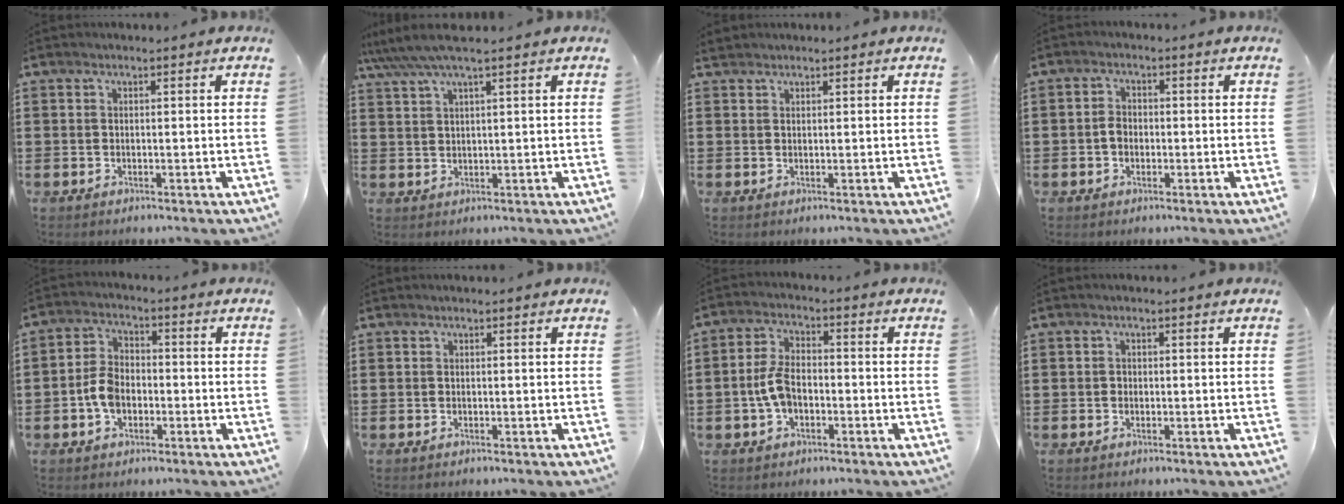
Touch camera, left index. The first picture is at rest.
{"total": 4.4, "force": [3.1, 0.3, 3.0], "torque": [-0.067, 0.000, 0.056]}
{"total": 1.0, "force": [0.9, 0.4, 0.1], "torque": [-0.005, 0.003, 0.018]}
{"total": 2.3, "force": [-0.3, 1.7, 1.4], "torque": [-0.029, 0.006, -0.008]}
{"total": 5.3, "force": [-1.5, 3.6, 3.6], "torque": [-0.095, 0.002, -0.035]}
{"total": 0.0}
{"total": 5.6, "force": [-1.3, 3.1, 4.5], "torque": [-0.114, -0.001, -0.034]}
{"total": 0.7, "force": [-0.1, 0.6, 0.3], "torque": [-0.008, 0.002, -0.002]}